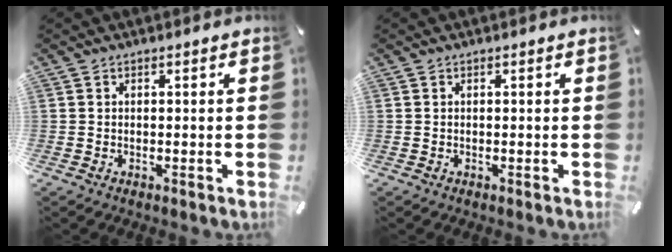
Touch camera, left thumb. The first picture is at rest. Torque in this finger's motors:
{"motor_torque": [0.08, 0.08, -0.02, -0.02, 0.05]}